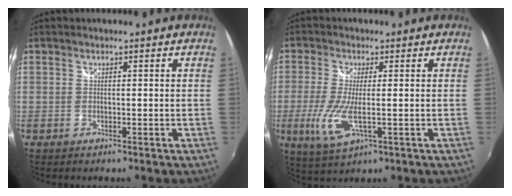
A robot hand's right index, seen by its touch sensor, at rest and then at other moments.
{"total": 8.0, "force": [-2.0, 2.2, 7.4], "torque": [-0.162, -0.016, -0.037]}